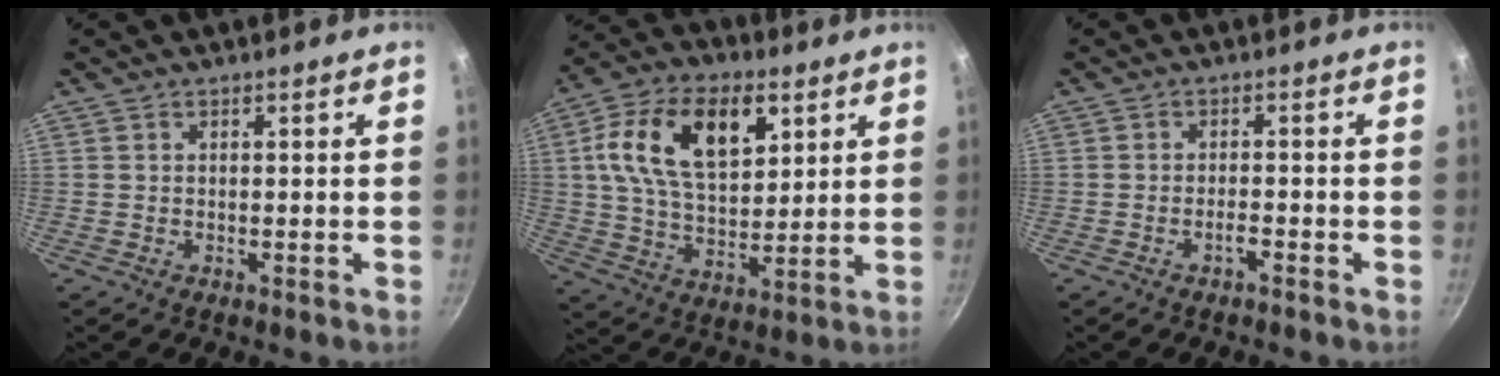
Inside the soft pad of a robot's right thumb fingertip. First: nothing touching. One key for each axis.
{"total": 18.1, "fx": 6.1, "fy": 10.7, "fz": 13.3, "tx": -0.214, "ty": -0.007, "tz": 0.101}
{"total": 1.7, "fx": -1.3, "fy": 0.4, "fz": 1.1, "tx": -0.019, "ty": 0.013, "tz": -0.023}